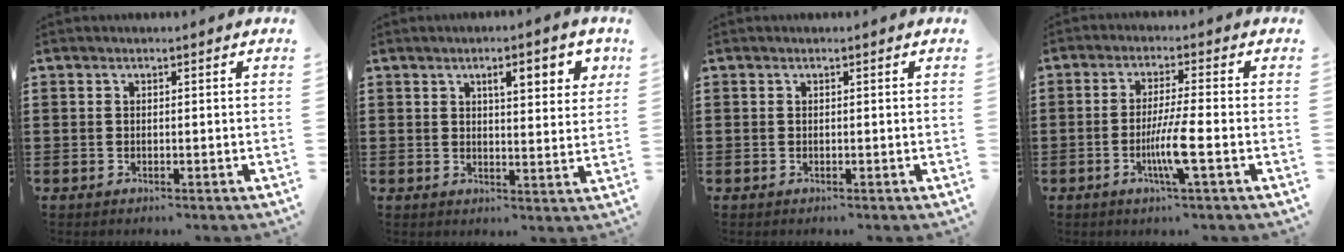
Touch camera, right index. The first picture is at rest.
{"total": 5.2, "force": [2.2, 1.6, 4.5], "torque": [-0.069, -0.002, 0.030]}
{"total": 0.0}
{"total": 6.4, "force": [-2.0, -0.1, 6.0], "torque": [-0.115, -0.017, -0.038]}